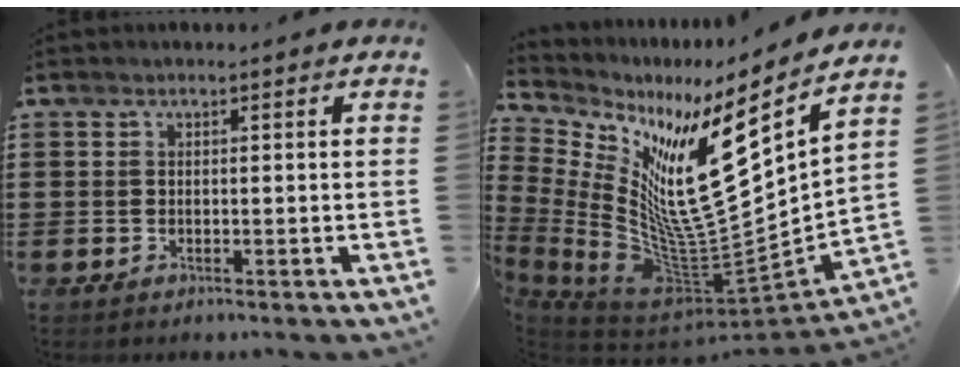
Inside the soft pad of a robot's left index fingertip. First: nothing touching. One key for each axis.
{"total": 13.9, "fx": 4.3, "fy": 4.1, "fz": 12.5, "tx": -0.212, "ty": -0.066, "tz": 0.061}